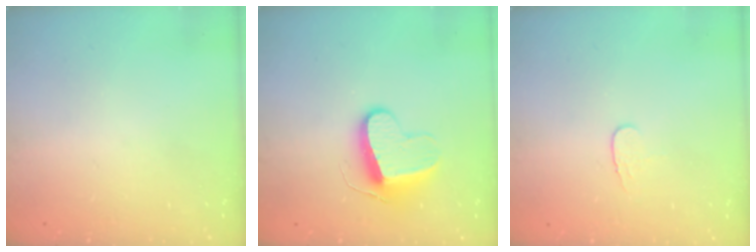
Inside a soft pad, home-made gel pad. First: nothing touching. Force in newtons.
{"total": 10.0, "press": 10.0, "slide": 0.6}
{"total": 3.8, "press": 3.8, "slide": 0.4}